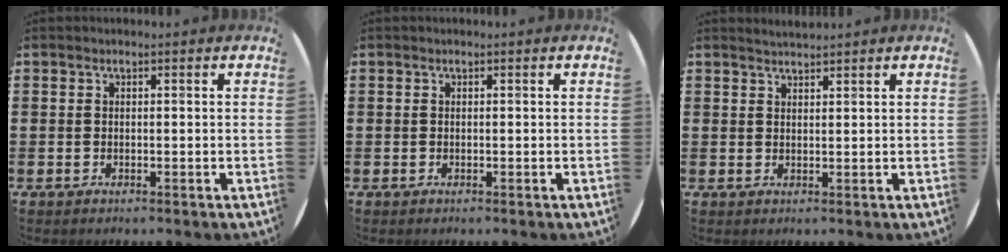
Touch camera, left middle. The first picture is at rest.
{"total": 0.0}
{"total": 1.4, "force": [1.4, 0.0, 0.1], "torque": [-0.003, 0.002, 0.028]}